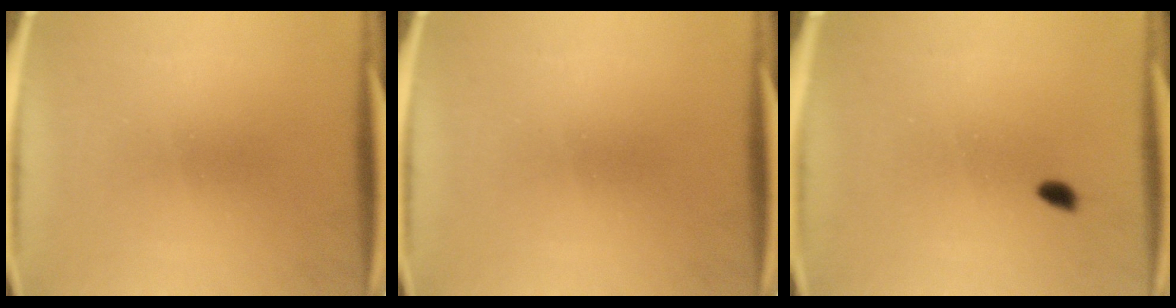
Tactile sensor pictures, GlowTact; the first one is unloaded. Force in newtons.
{"total": 0.0}
{"total": 1.5}